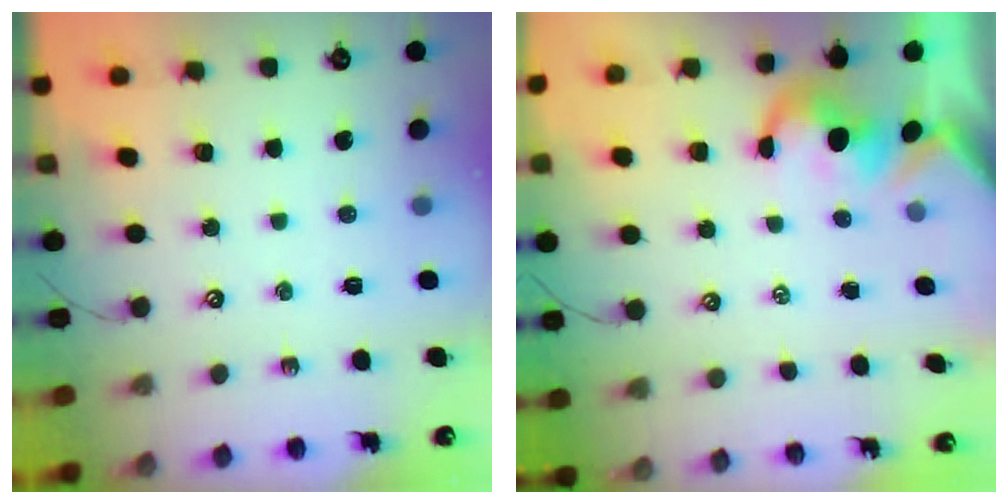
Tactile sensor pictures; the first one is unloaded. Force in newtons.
{"total": 1.4, "press": 1.1, "slide": 0.8}